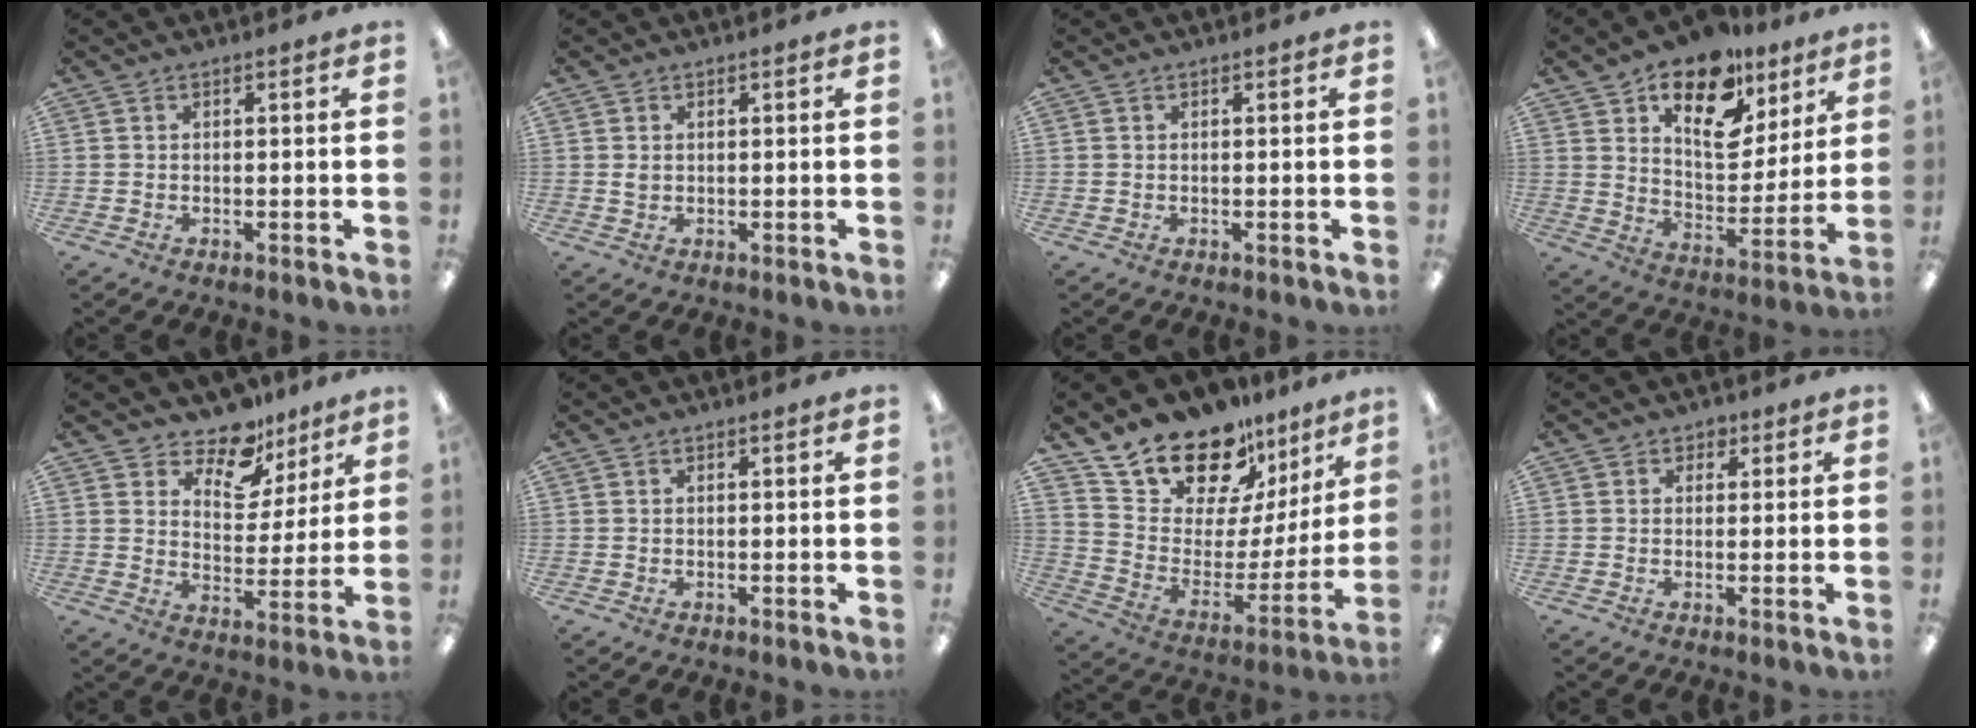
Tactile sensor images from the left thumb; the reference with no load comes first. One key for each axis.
{"total": 1.3, "fx": 0.5, "fy": 1.1, "fz": 0.6, "tx": -0.014, "ty": 0.004, "tz": 0.008}
{"total": 0.0}
{"total": 17.4, "fx": 11.5, "fy": 9.2, "fz": 9.2, "tx": -0.143, "ty": -0.067, "tz": 0.202}
{"total": 11.5, "fx": 9.4, "fy": 5.7, "fz": 3.6, "tx": -0.064, "ty": -0.065, "tz": 0.172}
{"total": 0.0}
{"total": 20.1, "fx": 17.2, "fy": 8.5, "fz": 6.0, "tx": -0.111, "ty": -0.140, "tz": 0.312}
{"total": 2.0, "fx": 0.7, "fy": 1.8, "fz": 0.5, "tx": 0.006, "ty": -0.001, "tz": 0.009}